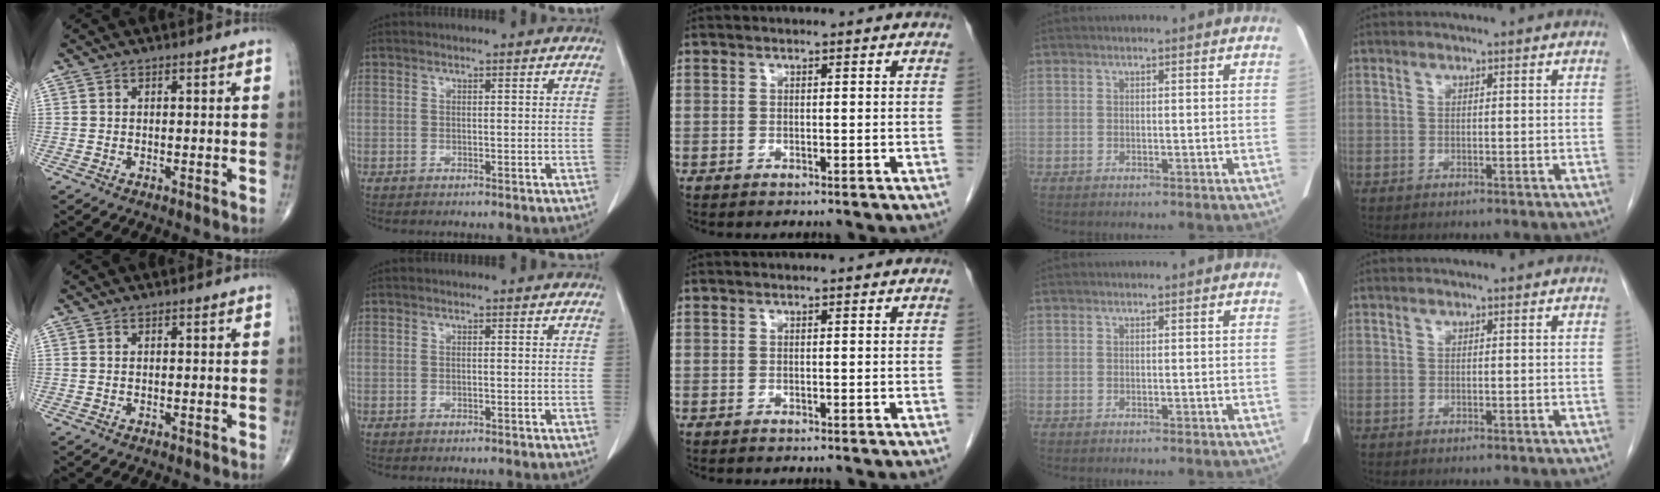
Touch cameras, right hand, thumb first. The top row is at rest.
{}